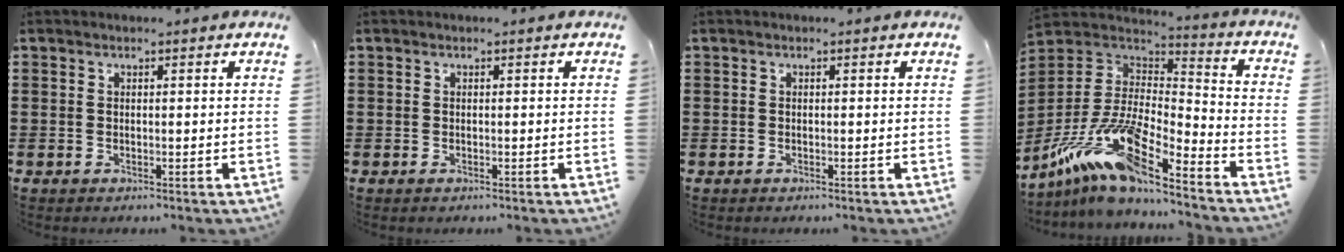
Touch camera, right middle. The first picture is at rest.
{"total": 0.0}
{"total": 0.0}
{"total": 14.4, "force": [-10.4, 3.2, 9.4], "torque": [-0.212, 0.003, -0.207]}